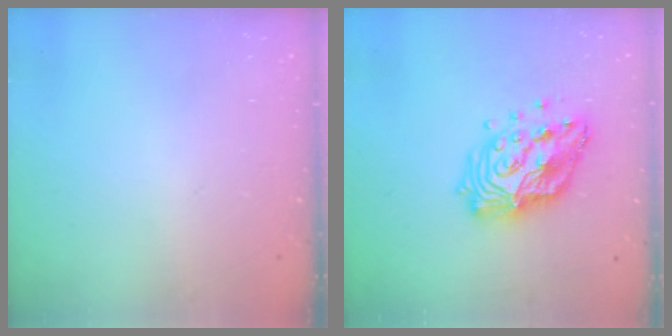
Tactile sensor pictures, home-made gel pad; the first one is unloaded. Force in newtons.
{"total": 15.9, "press": 15.9, "slide": 1.0}